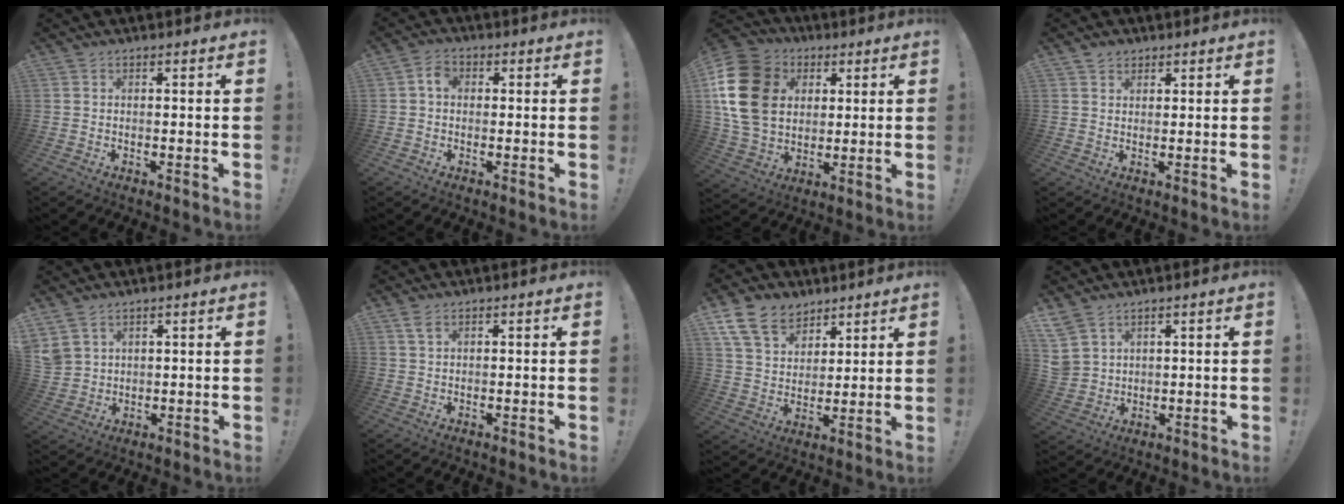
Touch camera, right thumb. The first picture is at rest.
{"total": 3.9, "force": [0.2, 2.9, 2.6], "torque": [-0.048, 0.013, 0.005]}
{"total": 20.0, "force": [4.5, 15.3, 12.1], "torque": [-0.220, -0.007, 0.087]}
{"total": 2.4, "force": [1.8, 1.4, 0.6], "torque": [-0.007, -0.008, 0.032]}
{"total": 5.3, "force": [3.8, 3.2, 1.9], "torque": [-0.042, -0.011, 0.077]}
{"total": 2.5, "force": [1.5, 0.9, 1.8], "torque": [-0.035, -0.002, 0.027]}
{"total": 13.5, "force": [8.9, 8.8, 5.1], "torque": [-0.101, -0.049, 0.175]}
{"total": 6.1, "force": [4.5, 3.8, 1.7], "torque": [-0.045, -0.025, 0.090]}